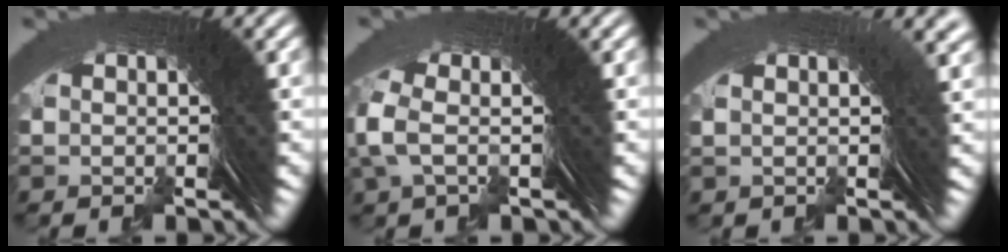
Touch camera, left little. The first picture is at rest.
{"total": 2.6, "force": [0.1, 1.0, 2.4], "torque": [-0.056, -0.004, 0.004]}
{"total": 3.1, "force": [1.1, 1.0, 2.7], "torque": [-0.003, 0.024, 0.005]}